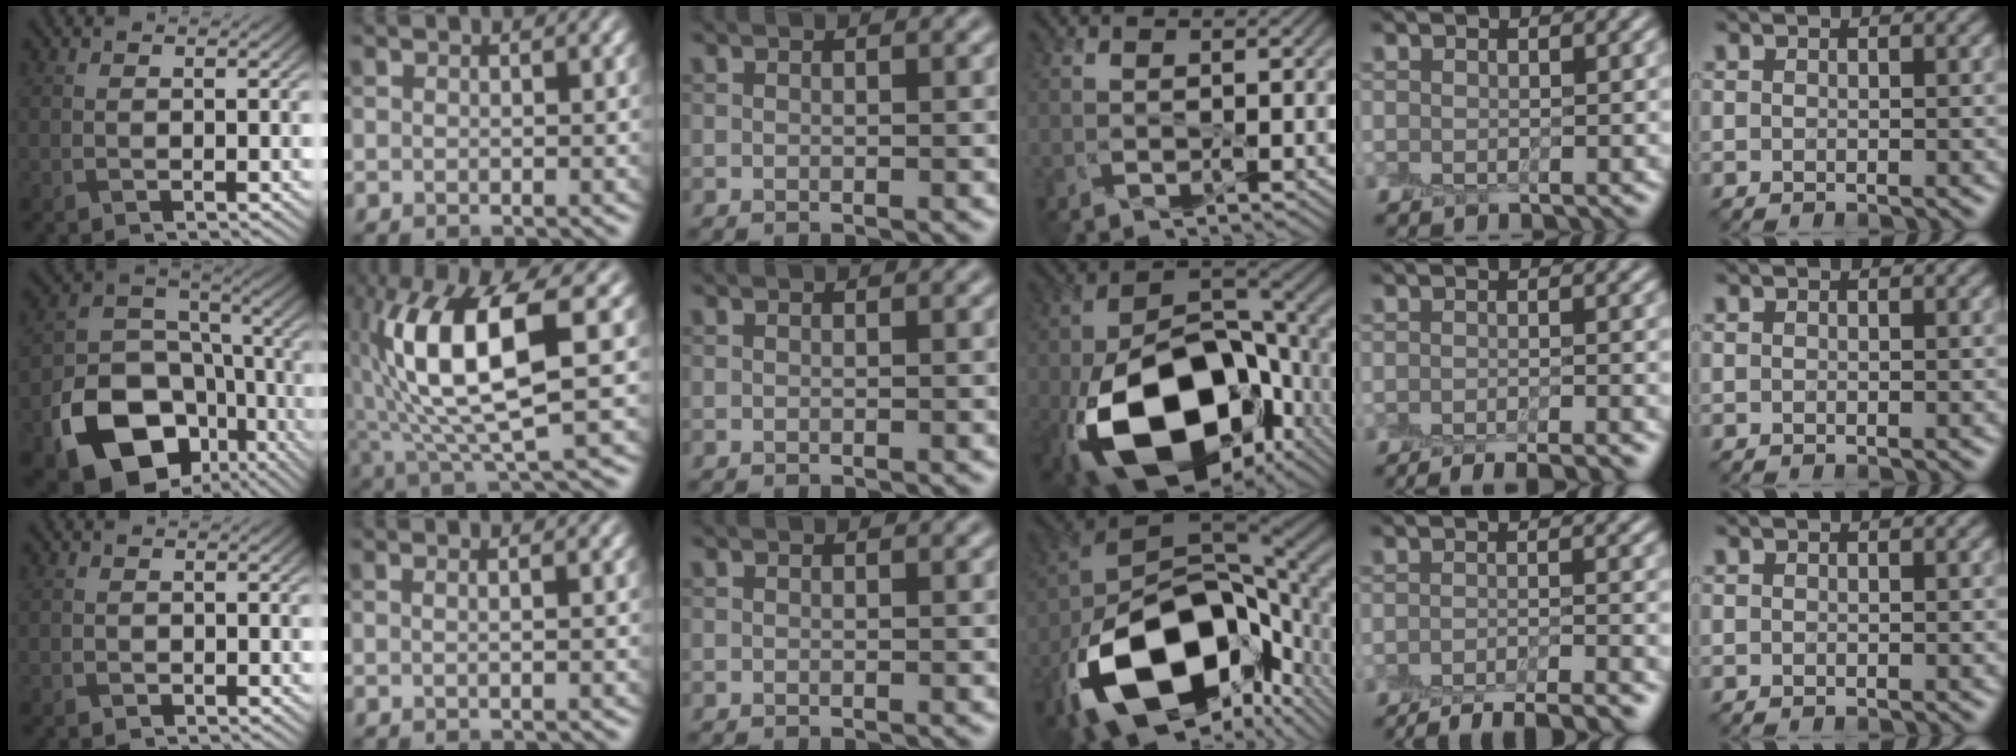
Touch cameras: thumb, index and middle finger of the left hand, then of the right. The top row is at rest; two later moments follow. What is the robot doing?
{"motion": "peel", "object": "plastic screen protector"}